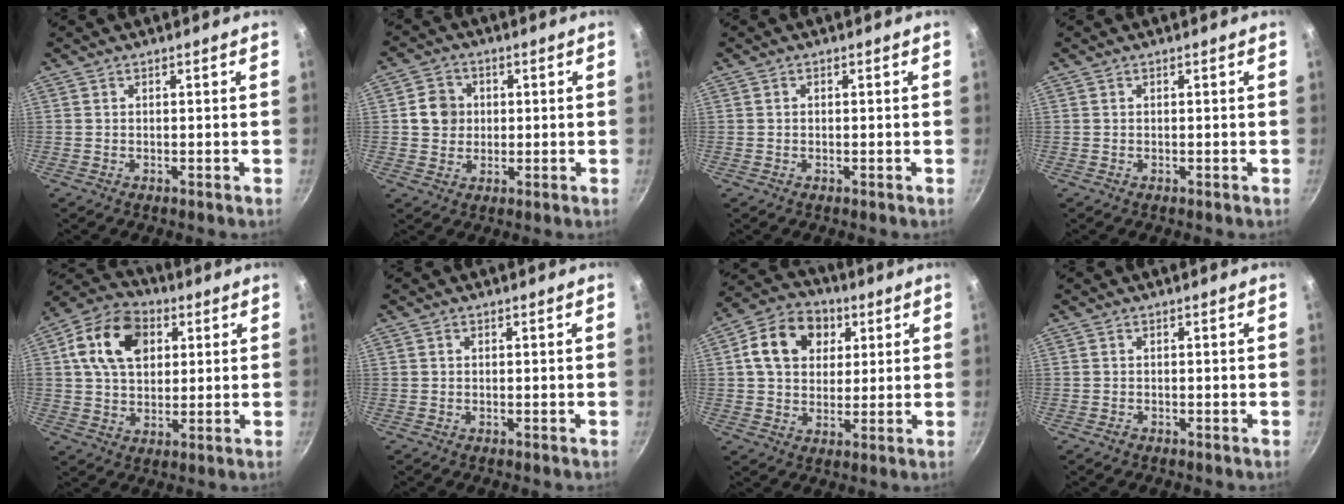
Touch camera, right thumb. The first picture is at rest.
{"total": 5.9, "force": [0.7, 5.4, 2.2], "torque": [-0.010, 0.006, 0.004]}
{"total": 0.5, "force": [0.1, 0.4, 0.2], "torque": [-0.003, 0.004, 0.001]}
{"total": 0.0}
{"total": 14.8, "force": [4.2, 10.5, 9.5], "torque": [-0.142, 0.007, 0.059]}
{"total": 0.6, "force": [0.2, 0.5, 0.3], "torque": [-0.004, 0.004, 0.003]}
{"total": 13.3, "force": [4.0, 10.3, 7.4], "torque": [-0.105, 0.009, 0.053]}
{"total": 0.8, "force": [-0.5, 0.5, 0.2], "torque": [-0.004, 0.003, -0.008]}